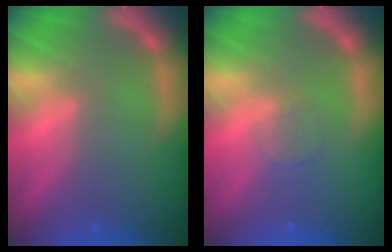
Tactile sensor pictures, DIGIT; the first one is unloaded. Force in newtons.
{"total": 1.4}